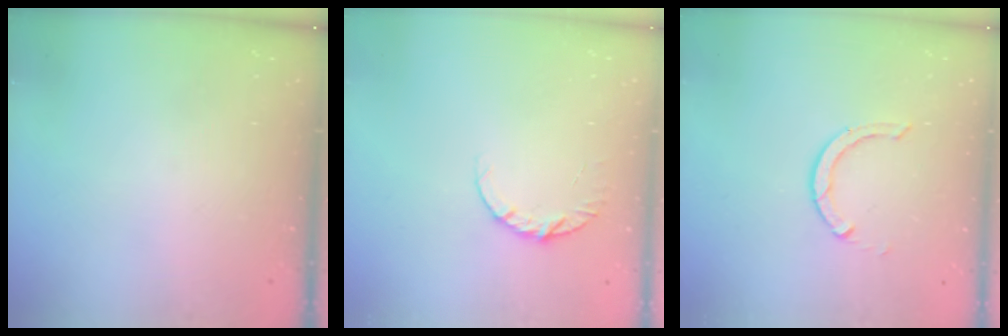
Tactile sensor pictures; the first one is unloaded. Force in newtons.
{"total": 6.3, "press": 6.3, "slide": 0.6}
{"total": 2.9, "press": 2.9, "slide": 0.4}